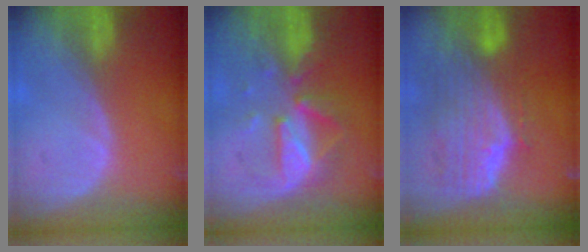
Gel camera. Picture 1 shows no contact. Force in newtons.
{"total": 8.1, "press": 7.6, "slide": 2.6}
{"total": 10.6, "press": 9.2, "slide": 5.4}